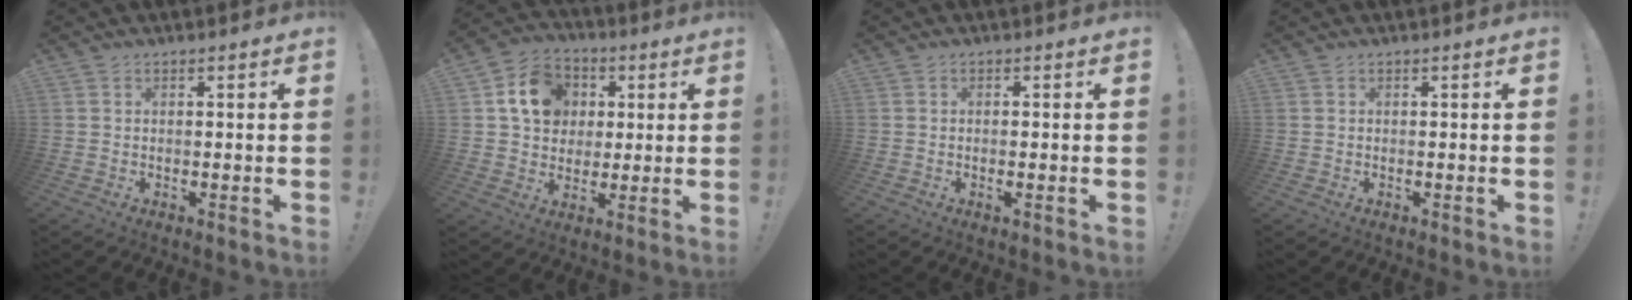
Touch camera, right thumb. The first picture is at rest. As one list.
[{"total": 13.8, "force": [3.9, 11.5, 6.6], "torque": [-0.089, 0.001, 0.081]}, {"total": 1.1, "force": [-0.2, -0.1, 1.1], "torque": [-0.020, -0.001, -0.005]}, {"total": 0.0}]